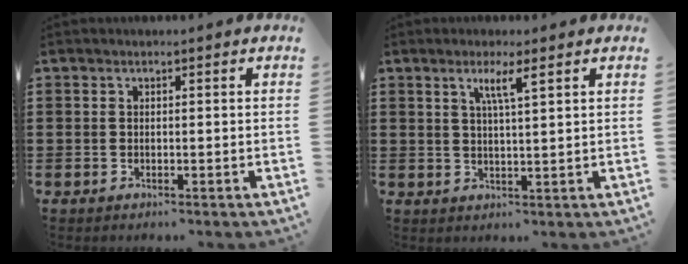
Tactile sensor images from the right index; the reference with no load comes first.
{"total": 3.5, "force": [1.7, 0.0, 3.1], "torque": [-0.065, -0.002, 0.026]}